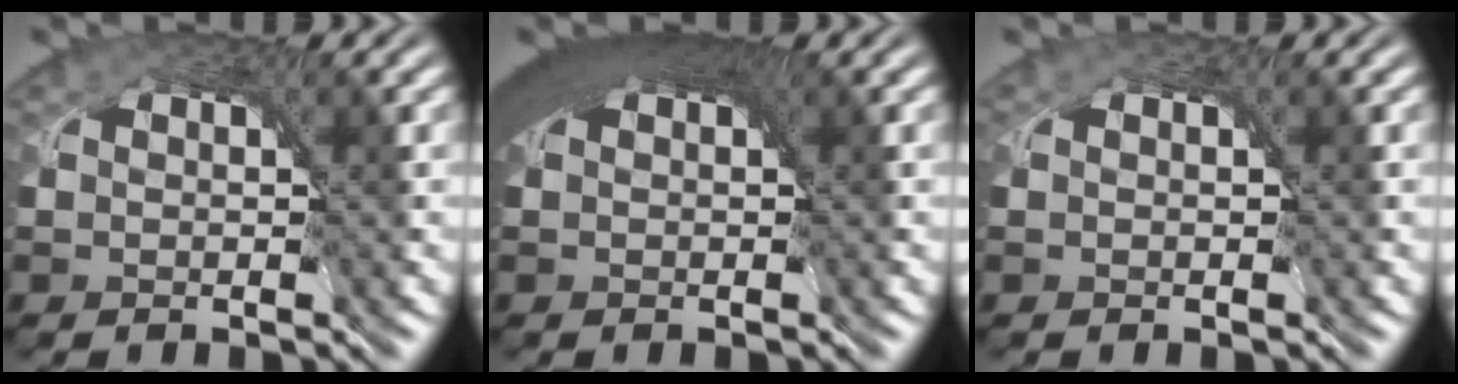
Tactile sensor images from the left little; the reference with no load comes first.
{"total": 7.1, "force": [3.0, 3.4, 5.5], "torque": [-0.086, 0.019, 0.033]}
{"total": 0.0}